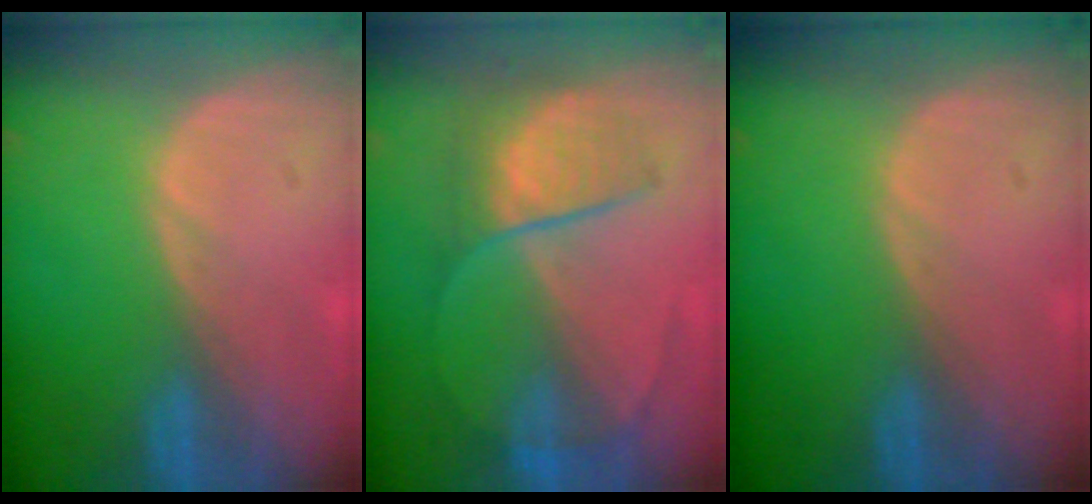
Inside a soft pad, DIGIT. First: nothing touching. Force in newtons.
{"total": 6.7, "press": 6.5, "slide": 1.6}
{"total": 0.0}